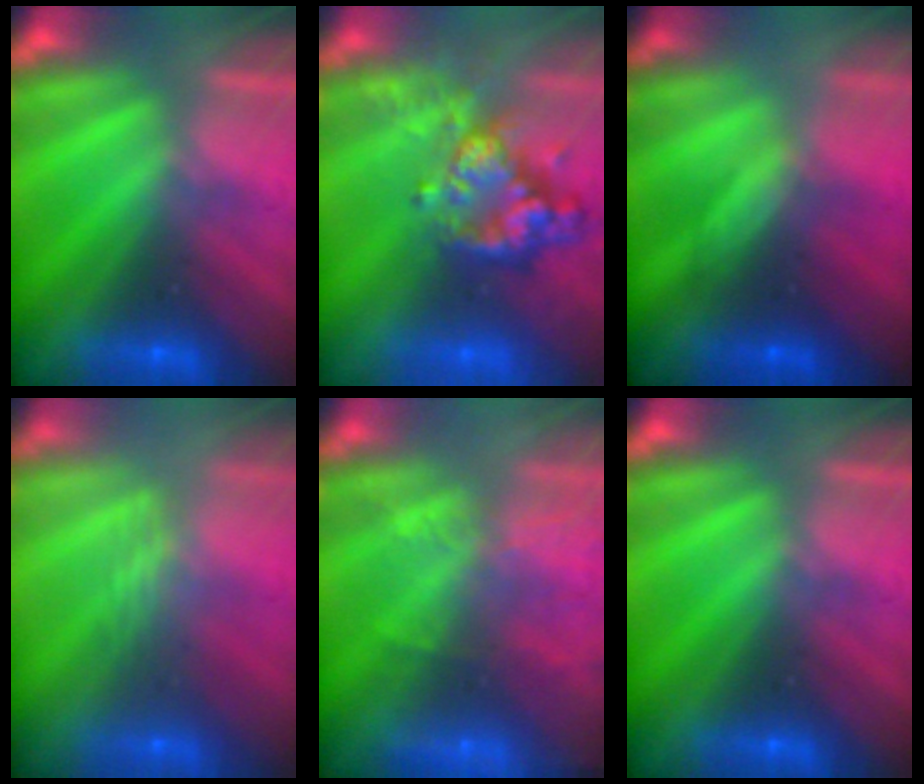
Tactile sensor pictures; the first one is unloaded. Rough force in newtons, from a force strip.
{"total": 7.7}
{"total": 1.6}
{"total": 2.4}
{"total": 6.3}
{"total": 0.0}